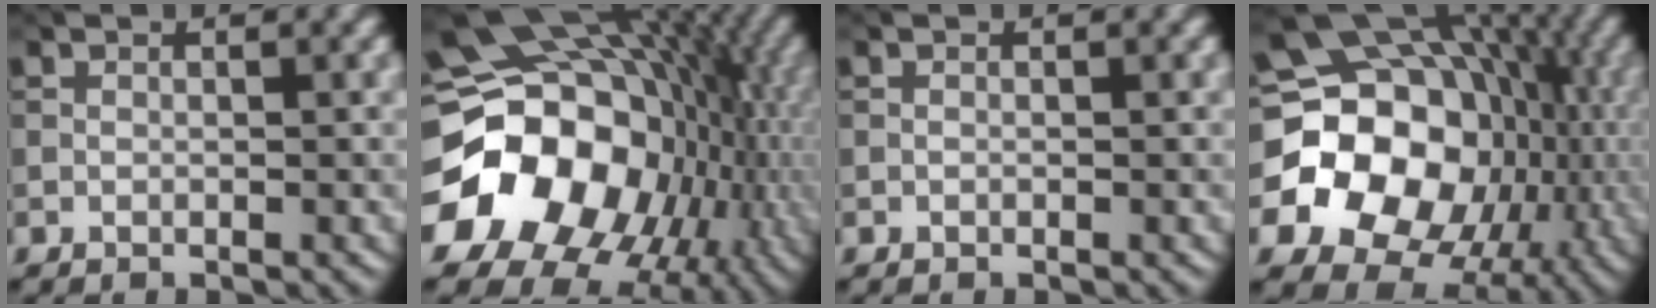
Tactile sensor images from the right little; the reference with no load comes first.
{"total": 20.9, "force": [-3.6, 17.2, 11.3], "torque": [-0.208, -0.029, -0.068]}
{"total": 0.0}
{"total": 19.9, "force": [-1.9, 17.1, 10.1], "torque": [-0.155, -0.009, -0.060]}